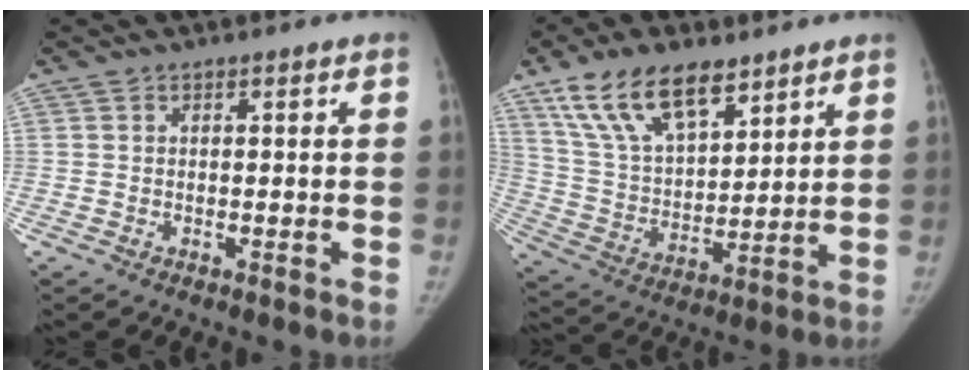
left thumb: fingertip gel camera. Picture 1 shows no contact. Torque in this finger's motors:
{"motor_torque": [0.18, 0.21, 1.34, -1.43, 0.36]}